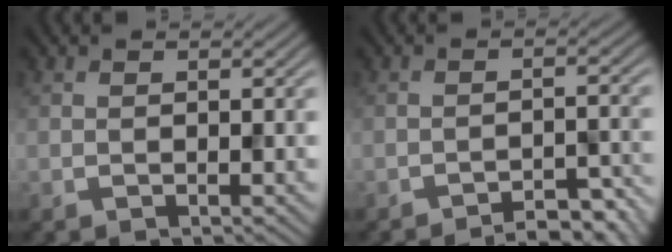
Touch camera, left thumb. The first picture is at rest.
{"total": 5.2, "force": [-4.6, 0.8, 2.3], "torque": [-0.040, 0.014, -0.060]}